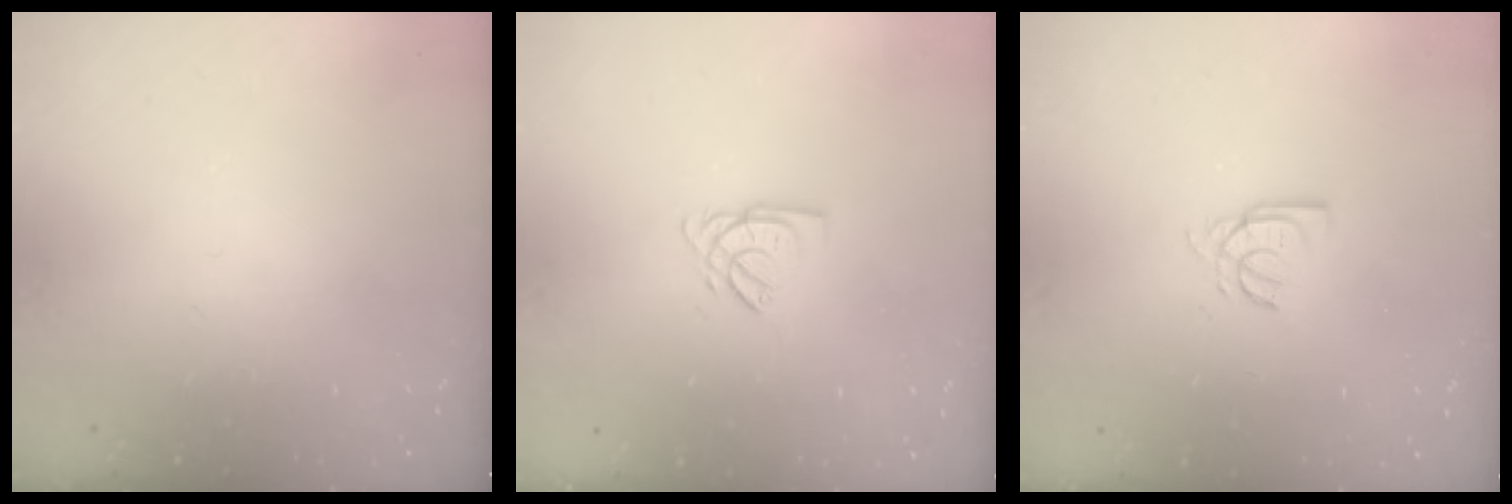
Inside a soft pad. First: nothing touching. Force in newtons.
{"total": 2.7, "press": 2.7, "slide": 0.3}
{"total": 5.0, "press": 5.0, "slide": 0.4}